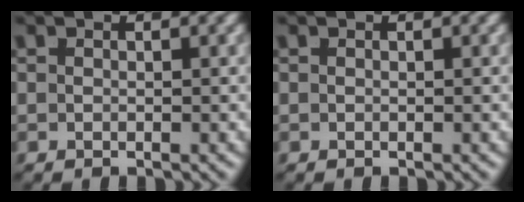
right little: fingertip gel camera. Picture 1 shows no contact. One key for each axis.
{"total": 0.0}